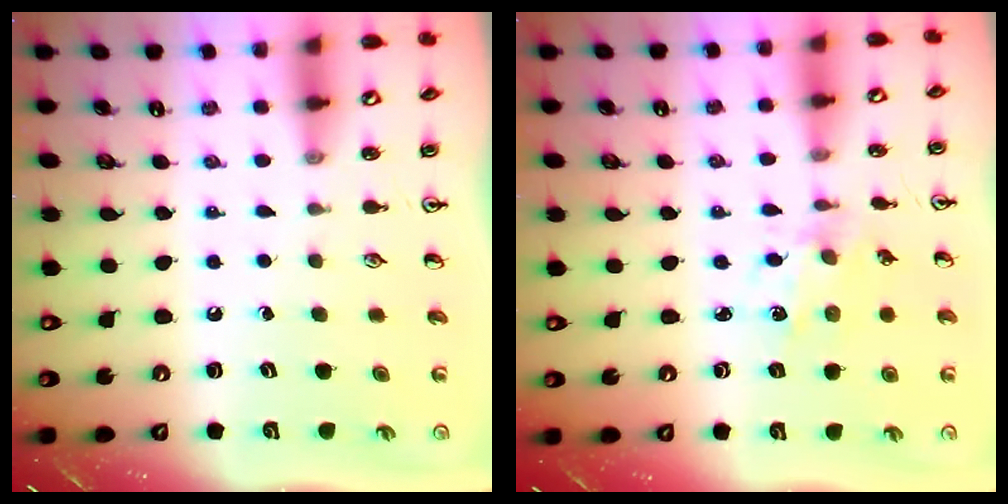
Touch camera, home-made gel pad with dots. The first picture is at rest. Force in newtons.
{"total": 2.3, "press": 2.2, "slide": 0.6}